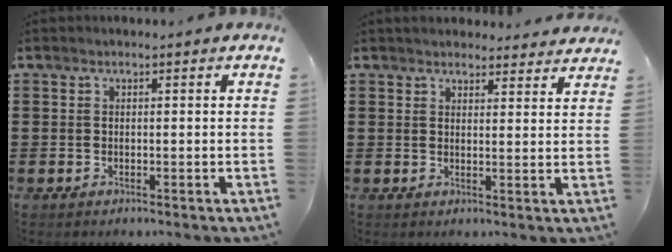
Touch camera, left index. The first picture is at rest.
{"total": 3.0, "force": [3.0, 0.4, 0.2], "torque": [-0.004, -0.014, 0.055]}